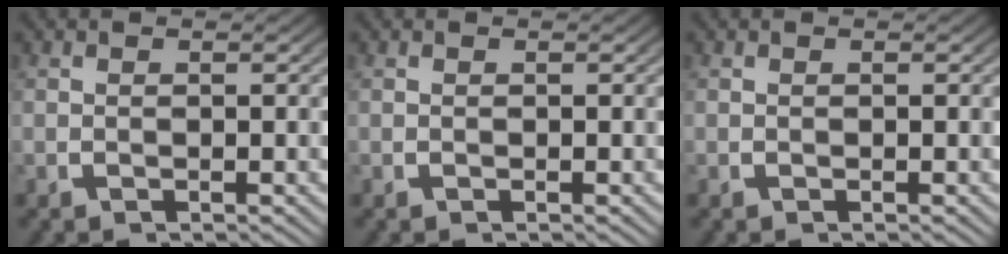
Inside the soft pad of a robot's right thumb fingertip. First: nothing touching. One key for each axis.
{"total": 0.0}
{"total": 0.0}